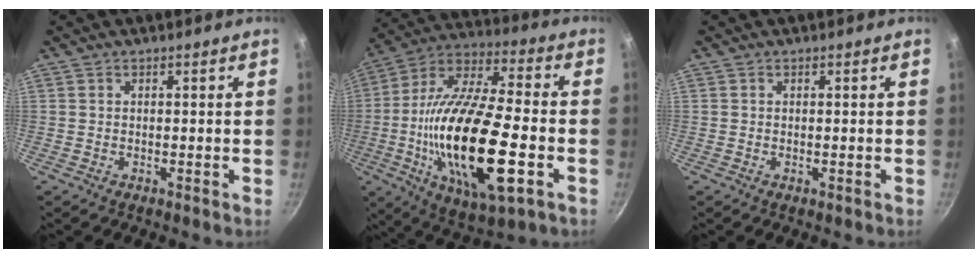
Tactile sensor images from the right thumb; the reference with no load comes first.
{"total": 27.6, "force": [-6.0, 9.8, 25.1], "torque": [-0.466, 0.011, -0.109]}
{"total": 0.0}